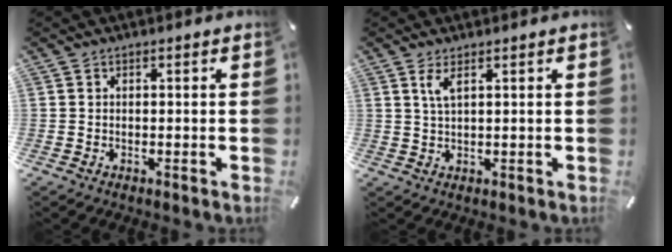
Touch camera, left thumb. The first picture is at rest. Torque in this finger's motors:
{"motor_torque": [0.57, 0.51, 0.70, -0.23, 0.00]}